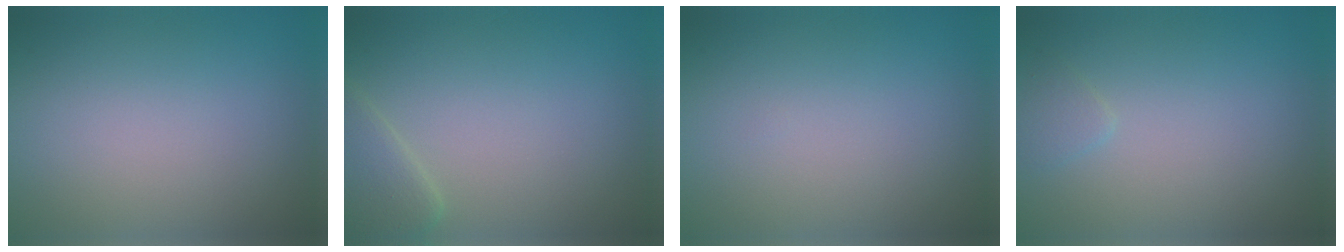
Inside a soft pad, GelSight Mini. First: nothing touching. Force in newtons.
{"total": 2.6, "press": 2.6, "slide": 0.2}
{"total": 0.0}
{"total": 0.9, "press": 0.9, "slide": 0.1}